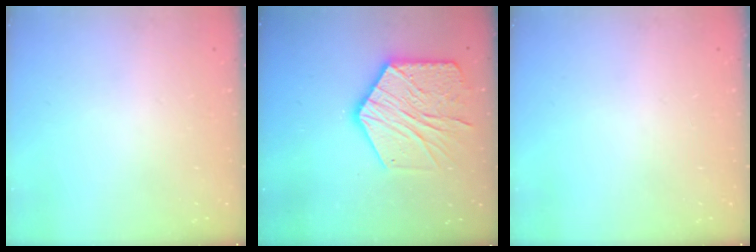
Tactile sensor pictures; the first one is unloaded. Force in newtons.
{"total": 18.6, "press": 18.6, "slide": 1.4}
{"total": 0.0}